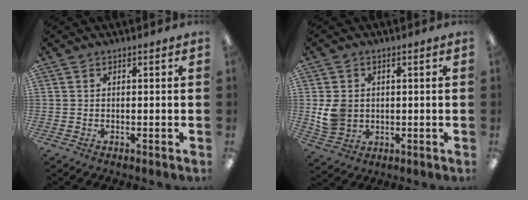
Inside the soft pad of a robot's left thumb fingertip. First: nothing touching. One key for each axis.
{"total": 6.5, "fx": 0.5, "fy": 5.8, "fz": 2.9, "tx": -0.050, "ty": 0.009, "tz": 0.013}